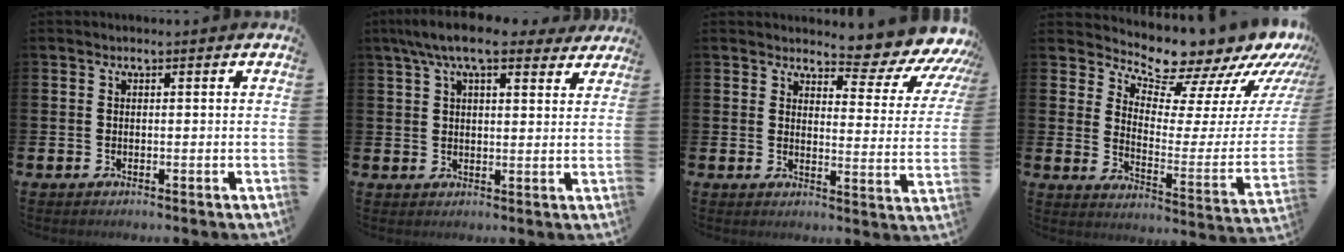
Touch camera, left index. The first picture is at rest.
{"total": 7.9, "force": [6.4, 2.3, 4.0], "torque": [-0.081, -0.013, 0.115]}
{"total": 4.8, "force": [4.4, 1.4, 1.3], "torque": [-0.025, -0.054, 0.066]}
{"total": 10.5, "force": [9.9, 2.7, 1.9], "torque": [-0.046, -0.109, 0.161]}